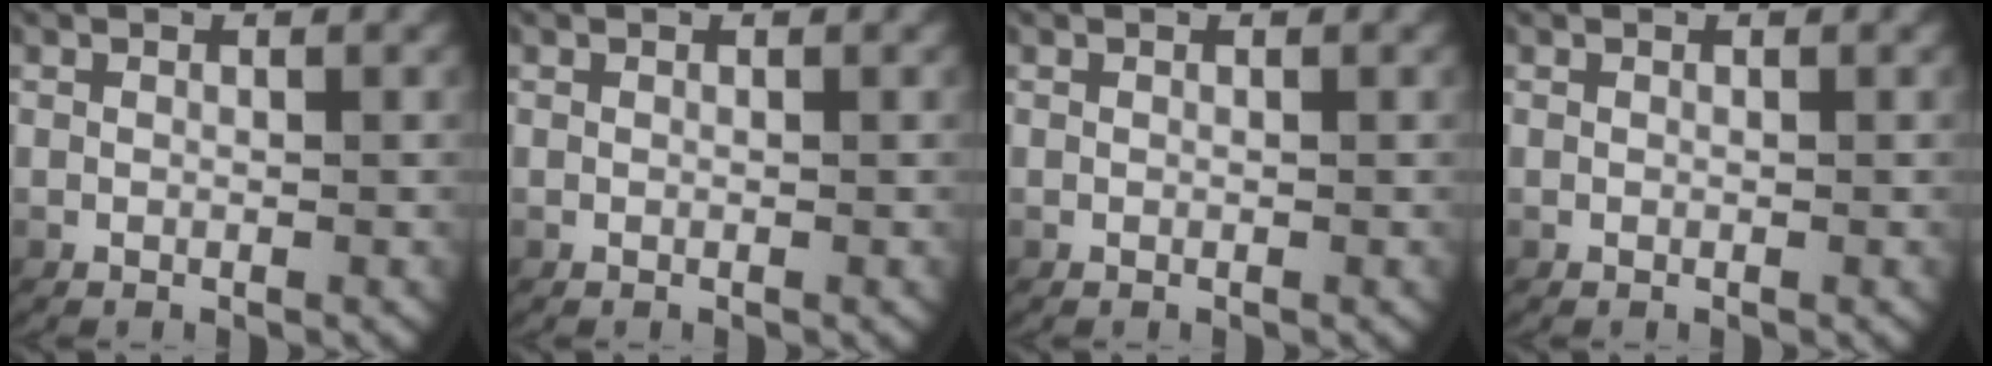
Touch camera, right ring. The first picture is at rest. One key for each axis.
{"total": 0.0}
{"total": 0.0}
{"total": 0.0}